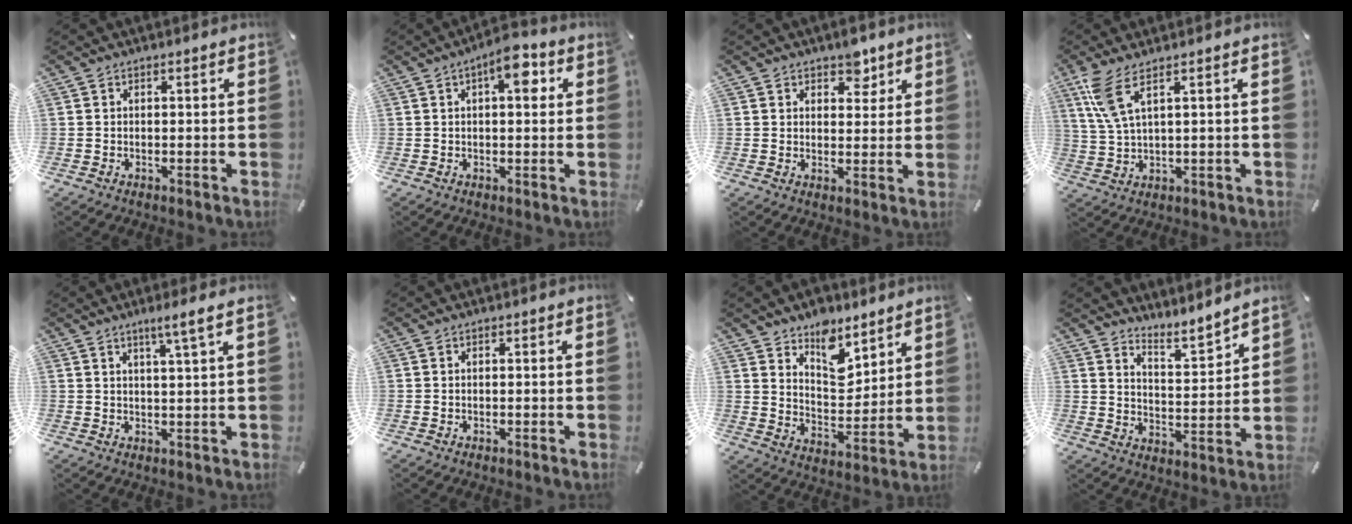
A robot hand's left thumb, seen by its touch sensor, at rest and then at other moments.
{"total": 7.7, "force": [2.7, 3.0, 6.5], "torque": [-0.092, -0.006, 0.037]}
{"total": 5.3, "force": [3.7, 3.4, 1.6], "torque": [0.004, -0.020, 0.060]}
{"total": 7.6, "force": [3.6, 1.9, 6.4], "torque": [-0.139, -0.004, 0.065]}
{"total": 4.9, "force": [2.9, -0.1, 3.9], "torque": [-0.072, -0.009, 0.047]}
{"total": 0.0}
{"total": 10.2, "force": [8.1, 5.6, 2.8], "torque": [-0.028, -0.071, 0.146]}
{"total": 6.1, "force": [5.7, 2.0, 0.5], "torque": [-0.010, -0.066, 0.099]}